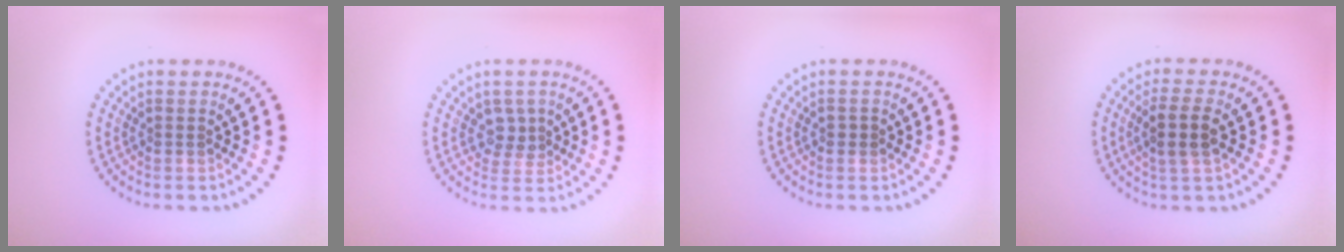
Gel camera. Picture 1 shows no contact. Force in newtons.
{"total": 1.9, "press": 1.5, "slide": 1.2}
{"total": 0.8, "press": 0.8, "slide": 0.1}
{"total": 2.8, "press": 2.5, "slide": 1.3}